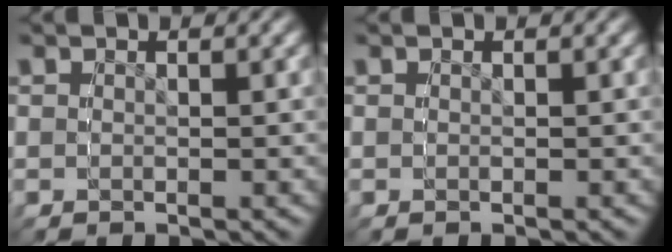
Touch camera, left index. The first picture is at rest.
{"total": 0.0}